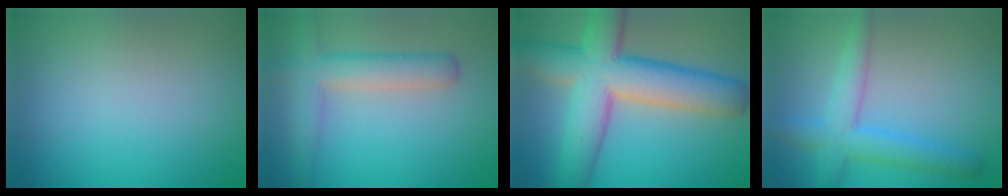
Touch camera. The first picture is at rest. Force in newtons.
{"total": 4.3, "press": 4.3, "slide": 0.3}
{"total": 11.1, "press": 11.1, "slide": 0.4}
{"total": 4.2, "press": 4.2, "slide": 0.2}